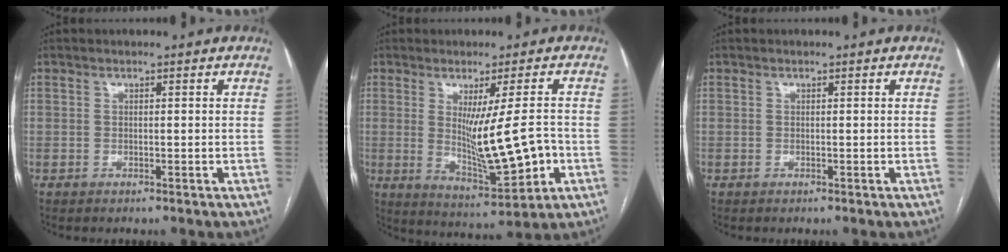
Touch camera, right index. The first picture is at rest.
{"total": 11.7, "force": [-1.2, 1.3, 11.6], "torque": [-0.183, -0.030, -0.006]}
{"total": 0.0}